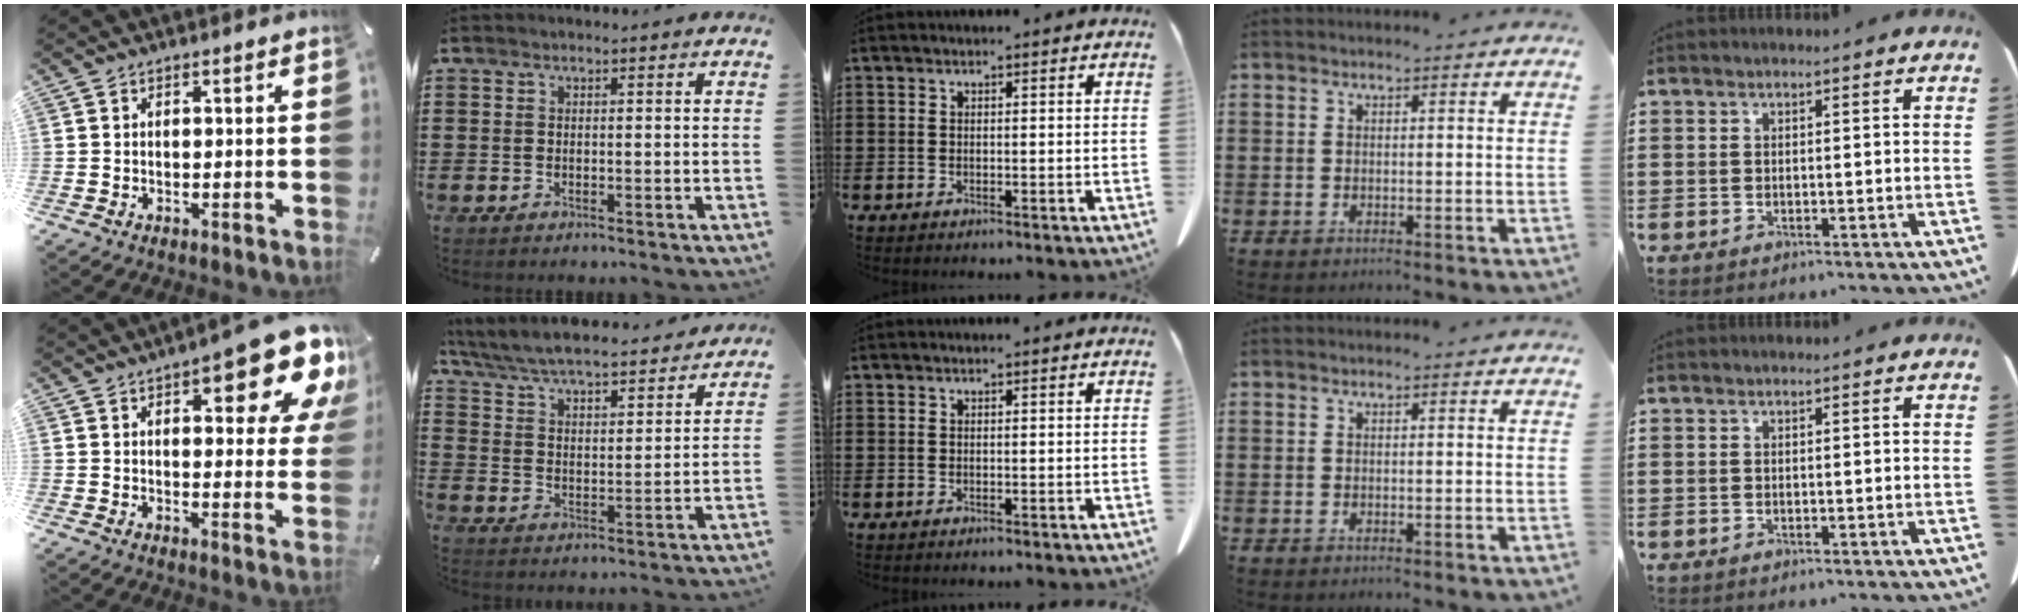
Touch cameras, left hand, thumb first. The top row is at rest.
{"thumb": {"total": 17.9, "force": [9.7, 6.6, 13.5], "torque": [-0.172, -0.059, 0.153]}, "index": {"total": 6.0, "force": [5.8, 0.2, 1.6], "torque": [-0.058, -0.040, 0.096]}}